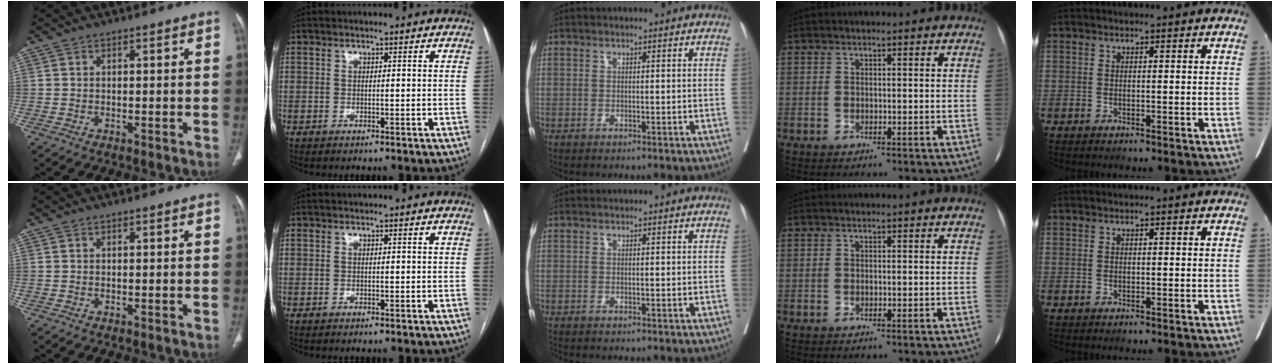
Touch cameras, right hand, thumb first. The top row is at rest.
{}